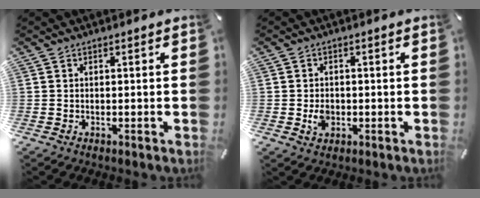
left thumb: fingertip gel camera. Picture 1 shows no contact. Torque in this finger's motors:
{"motor_torque": [0.01, 0.06, 0.14, -0.13, 0.01]}